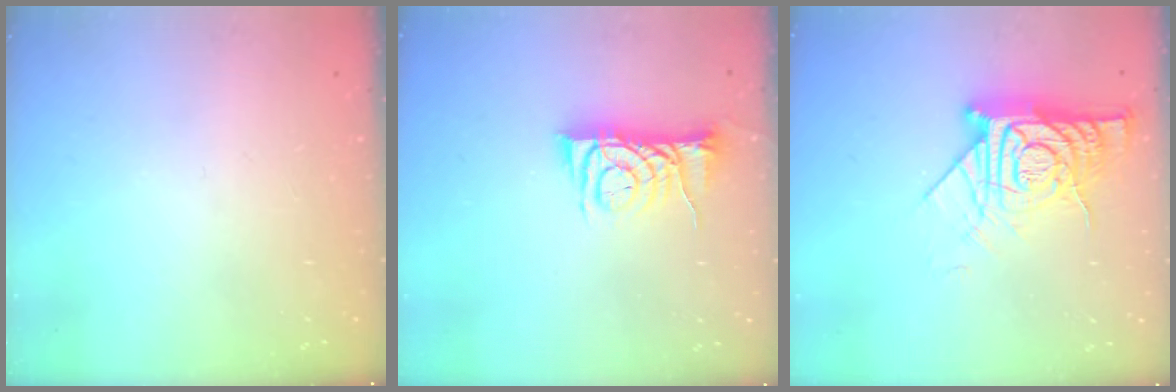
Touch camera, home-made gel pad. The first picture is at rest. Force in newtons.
{"total": 8.2, "press": 8.2, "slide": 0.4}
{"total": 14.9, "press": 14.9, "slide": 1.5}